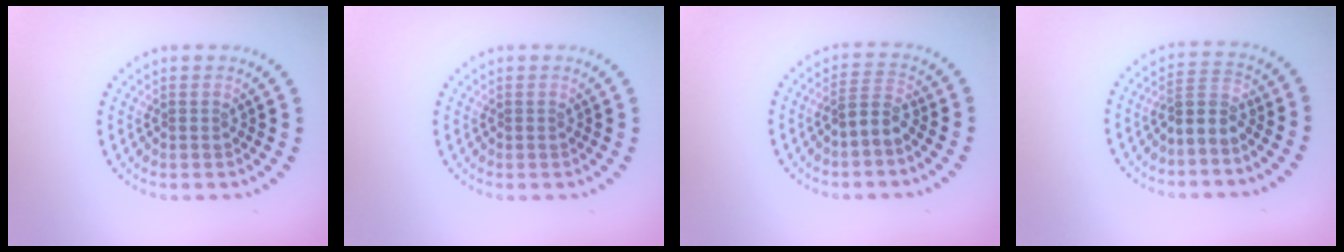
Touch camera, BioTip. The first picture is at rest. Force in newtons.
{"total": 0.0}
{"total": 2.1, "press": 1.9, "slide": 0.8}
{"total": 2.5, "press": 2.1, "slide": 1.3}